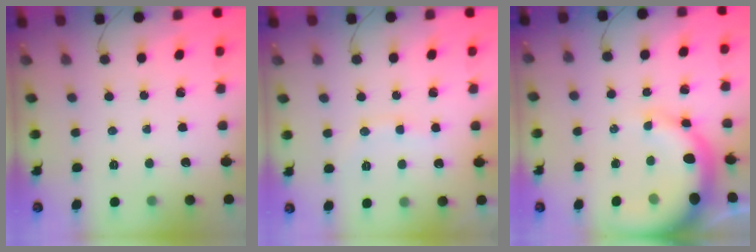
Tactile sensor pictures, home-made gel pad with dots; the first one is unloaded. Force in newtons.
{"total": 7.9, "press": 7.9, "slide": 1.0}
{"total": 11.7, "press": 11.4, "slide": 2.5}